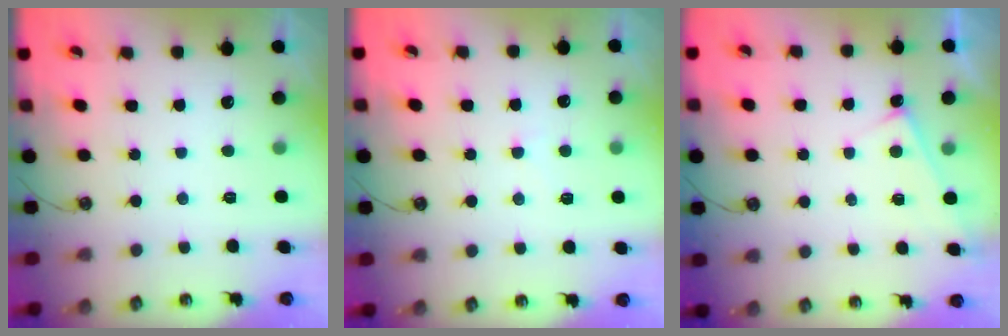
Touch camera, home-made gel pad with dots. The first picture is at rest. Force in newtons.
{"total": 3.2, "press": 3.1, "slide": 0.9}
{"total": 3.2, "press": 3.2, "slide": 0.3}